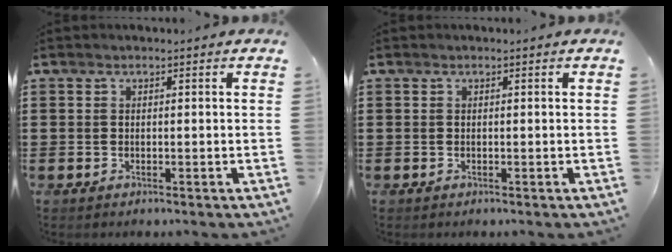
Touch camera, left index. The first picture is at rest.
{"total": 0.0}